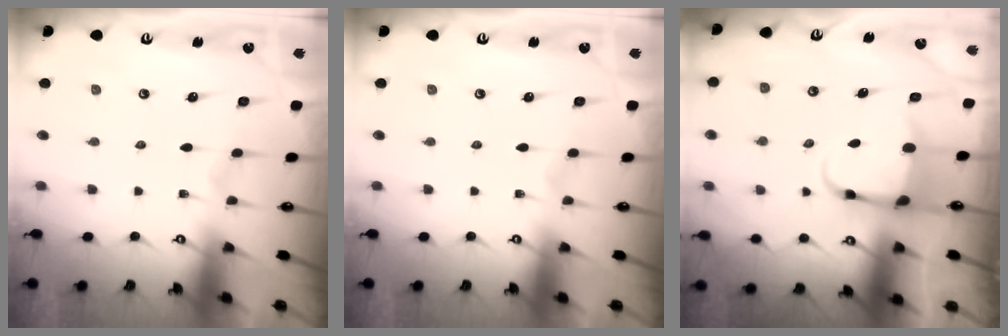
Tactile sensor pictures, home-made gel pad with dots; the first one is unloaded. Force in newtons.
{"total": 0.0}
{"total": 4.0, "press": 3.8, "slide": 1.1}